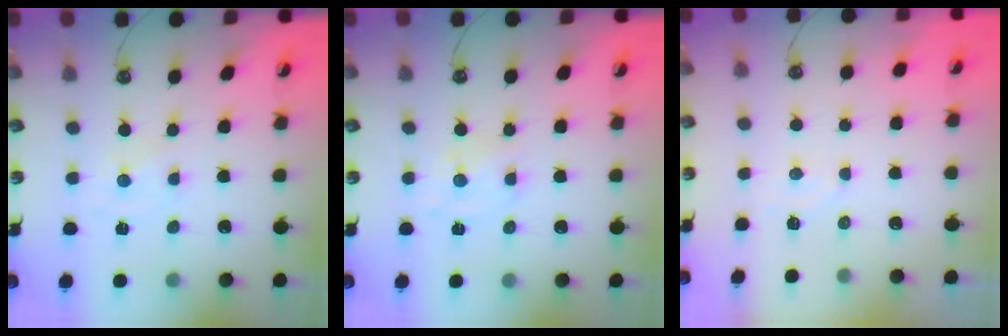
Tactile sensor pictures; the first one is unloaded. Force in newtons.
{"total": 2.4, "press": 2.3, "slide": 0.5}
{"total": 4.6, "press": 4.6, "slide": 0.7}